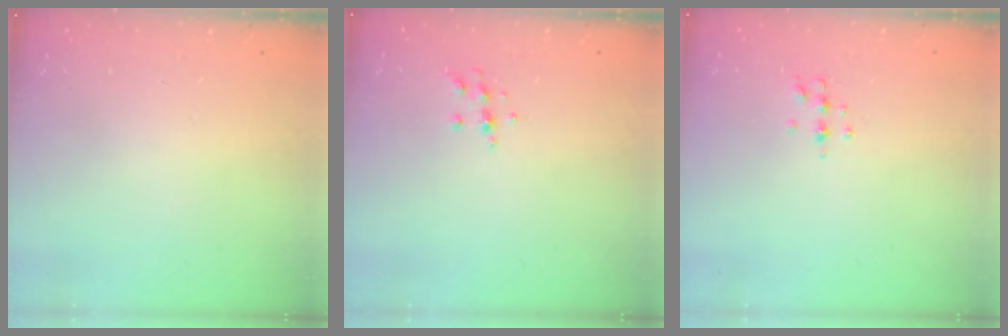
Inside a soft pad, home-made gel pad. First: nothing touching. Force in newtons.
{"total": 6.2, "press": 6.2, "slide": 0.8}
{"total": 5.2, "press": 5.0, "slide": 1.1}